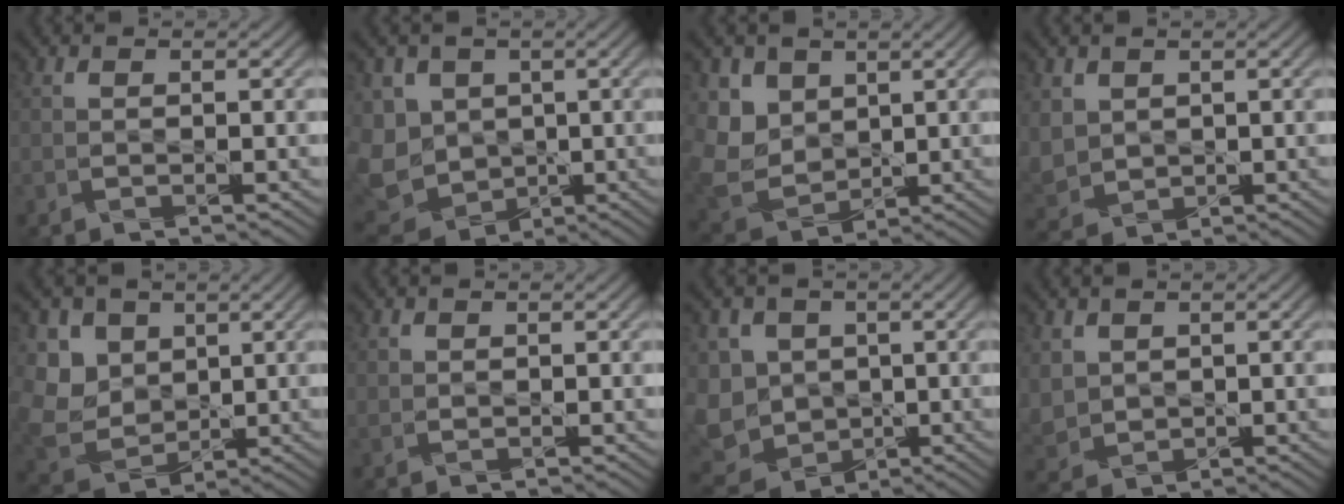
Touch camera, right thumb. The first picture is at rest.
{"total": 9.8, "force": [-0.7, 8.3, 5.0], "torque": [-0.148, -0.029, 0.007]}
{"total": 6.2, "force": [2.4, 5.2, 2.4], "torque": [-0.091, -0.008, 0.049]}
{"total": 4.1, "force": [1.0, 3.4, 2.1], "torque": [-0.072, -0.014, 0.025]}
{"total": 6.8, "force": [2.3, 5.8, 2.8], "torque": [-0.099, -0.007, 0.047]}
{"total": 0.5, "force": [0.3, 0.4, 0.2], "torque": [-0.012, -0.003, 0.009]}
{"total": 8.9, "force": [-1.0, 7.8, 4.1], "torque": [-0.127, -0.022, -0.012]}
{"total": 3.7, "force": [0.9, 3.1, 1.8], "torque": [-0.061, -0.013, 0.025]}